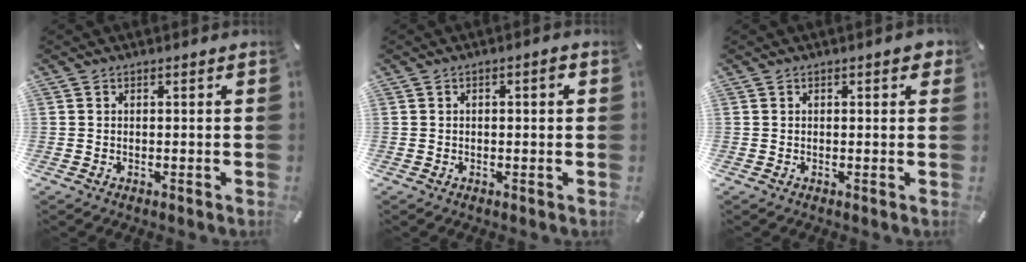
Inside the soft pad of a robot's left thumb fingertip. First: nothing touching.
{"total": 1.8, "force": [0.2, 0.5, 1.7], "torque": [-0.031, 0.006, 0.000]}
{"total": 1.5, "force": [0.4, 0.6, 1.4], "torque": [-0.020, 0.001, 0.004]}